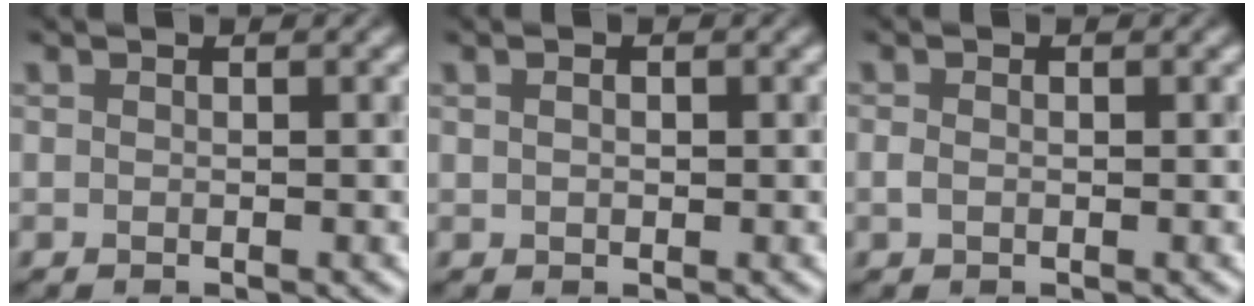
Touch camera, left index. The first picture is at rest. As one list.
[{"total": 1.4, "force": [0.5, 0.9, 0.9], "torque": [-0.013, 0.008, 0.003]}, {"total": 0.9, "force": [-0.1, 0.6, 0.6], "torque": [-0.015, -0.001, -0.004]}]